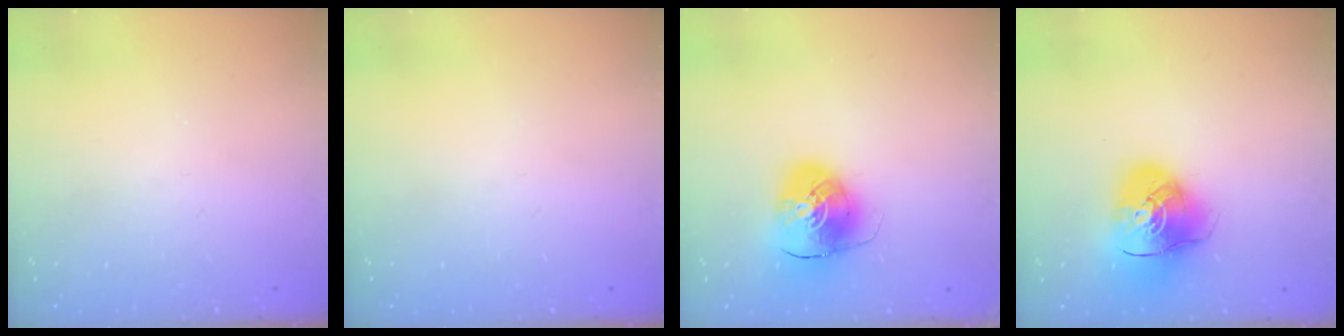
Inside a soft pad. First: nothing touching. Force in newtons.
{"total": 0.0}
{"total": 10.8, "press": 10.6, "slide": 1.8}
{"total": 13.0, "press": 12.9, "slide": 2.0}